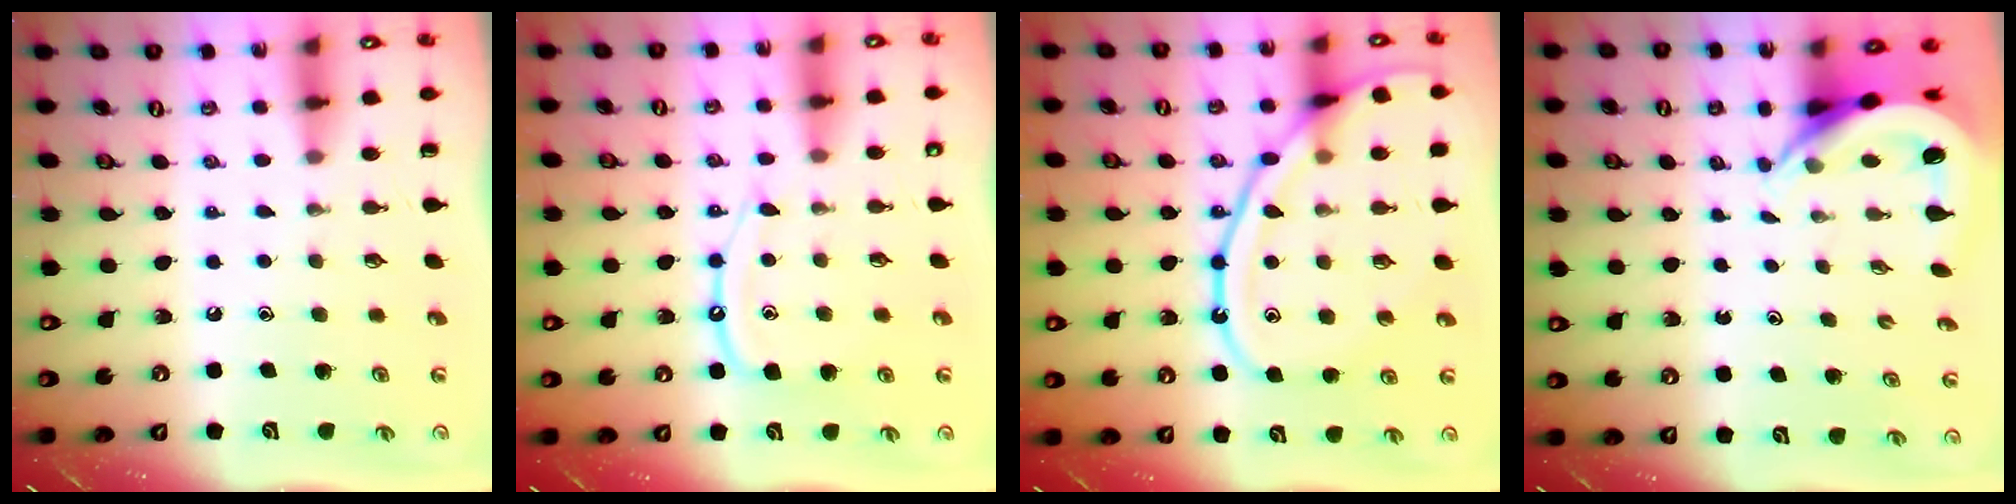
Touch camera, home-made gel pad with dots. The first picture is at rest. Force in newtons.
{"total": 10.8, "press": 10.7, "slide": 1.1}
{"total": 16.3, "press": 16.3, "slide": 1.3}
{"total": 4.9, "press": 4.8, "slide": 0.8}